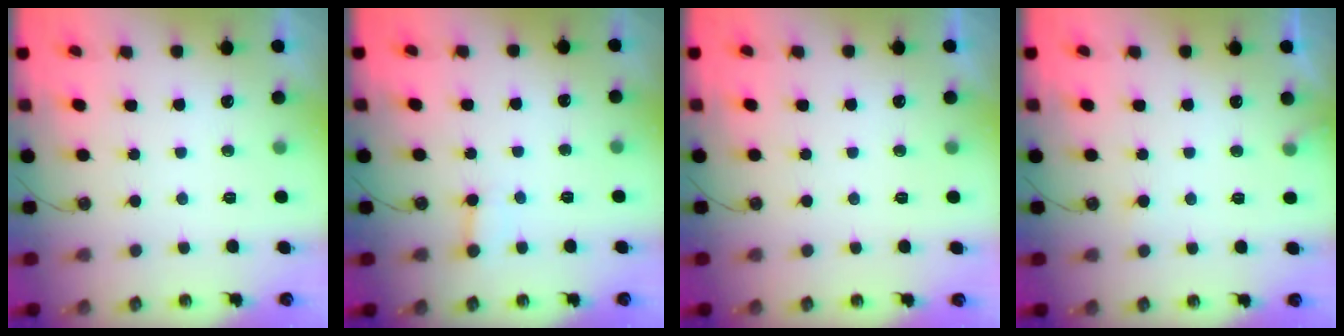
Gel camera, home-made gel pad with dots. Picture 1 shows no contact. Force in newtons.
{"total": 2.5, "press": 2.5, "slide": 0.4}
{"total": 0.0}
{"total": 5.2, "press": 5.1, "slide": 0.4}